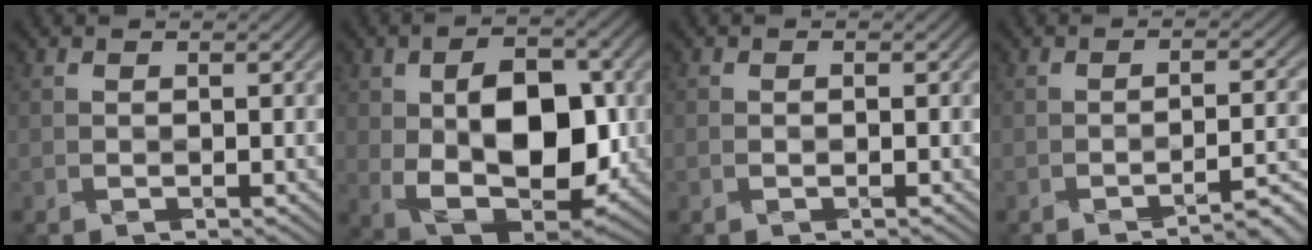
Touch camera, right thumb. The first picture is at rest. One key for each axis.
{"total": 13.2, "fx": -0.7, "fy": 7.8, "fz": 10.6, "tx": -0.181, "ty": -0.010, "tz": -0.006}
{"total": 0.7, "fx": -0.5, "fy": 0.2, "fz": 0.4, "tx": -0.007, "ty": 0.001, "tz": -0.009}
{"total": 3.9, "fx": -2.5, "fy": 0.5, "fz": 2.9, "tx": -0.036, "ty": 0.009, "tz": -0.047}